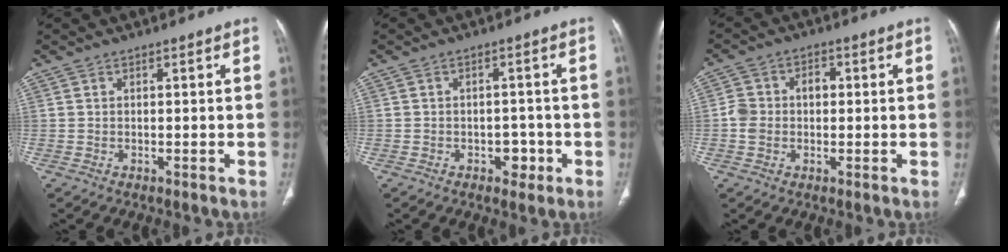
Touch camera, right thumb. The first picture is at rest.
{"total": 3.3, "force": [-1.3, 2.5, 1.8], "torque": [-0.006, 0.010, -0.016]}
{"total": 5.5, "force": [-0.2, 4.4, 3.3], "torque": [-0.054, 0.024, -0.007]}